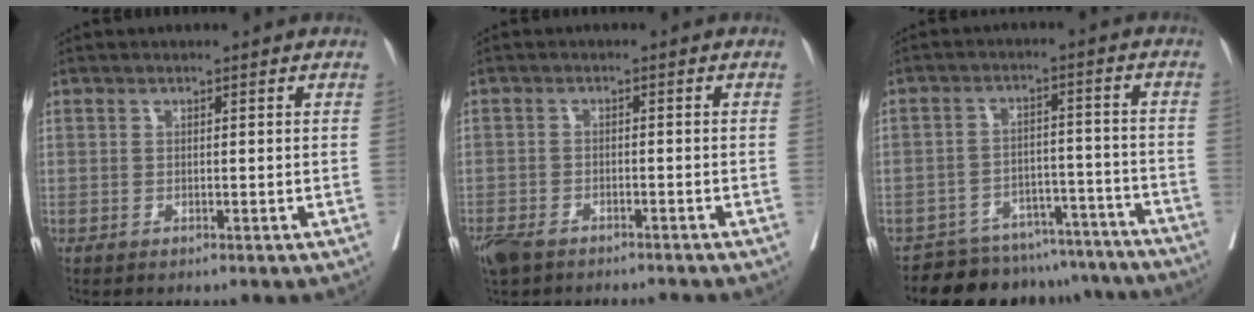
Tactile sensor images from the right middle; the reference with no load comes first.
{"total": 7.5, "force": [-6.2, 2.0, 3.7], "torque": [-0.069, -0.008, -0.103]}
{"total": 14.2, "force": [-13.2, 5.0, 1.9], "torque": [-0.007, 0.027, -0.168]}